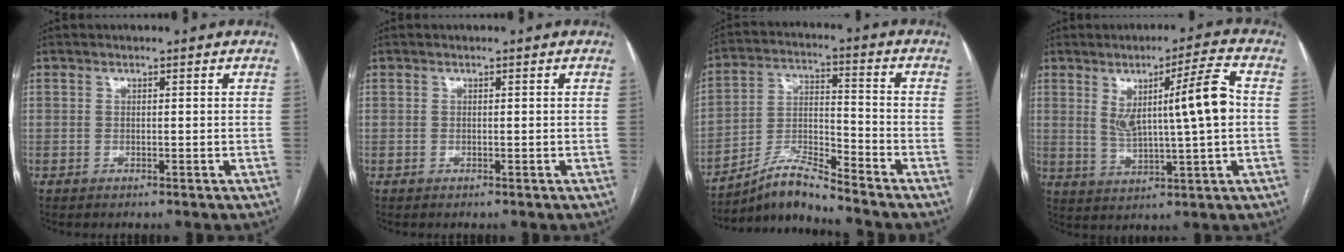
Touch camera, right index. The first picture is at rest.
{"total": 0.0}
{"total": 8.6, "force": [-8.0, -0.7, 3.1], "torque": [-0.071, 0.006, -0.147]}
{"total": 10.4, "force": [1.7, -0.1, 10.2], "torque": [-0.168, 0.007, 0.033]}